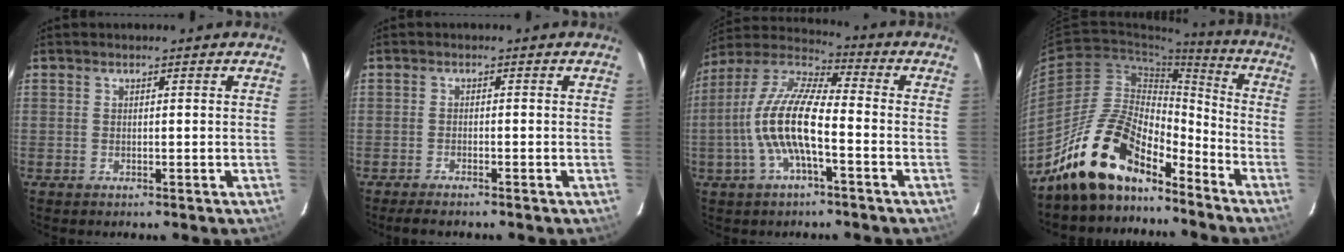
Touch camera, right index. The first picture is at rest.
{"total": 3.2, "force": [-2.9, 0.3, 1.4], "torque": [-0.036, -0.010, -0.053]}
{"total": 13.5, "force": [-3.5, 3.8, 12.4], "torque": [-0.251, 0.003, -0.072]}
{"total": 16.8, "force": [-13.6, 6.6, 7.4], "torque": [-0.140, 0.024, -0.240]}